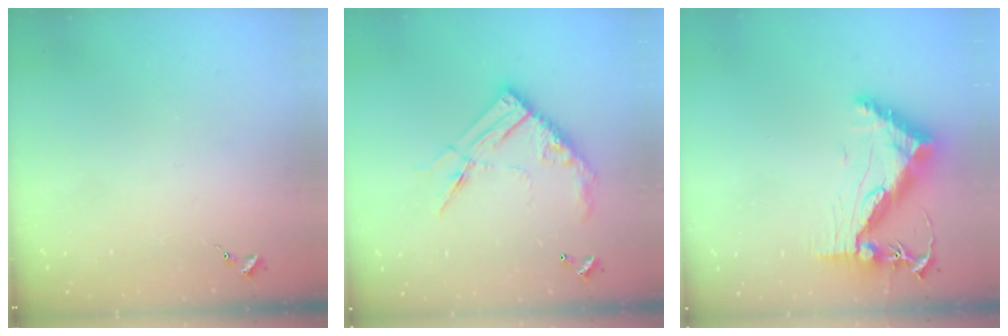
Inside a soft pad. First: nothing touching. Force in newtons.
{"total": 15.8, "press": 15.7, "slide": 1.4}
{"total": 13.5, "press": 13.4, "slide": 1.2}